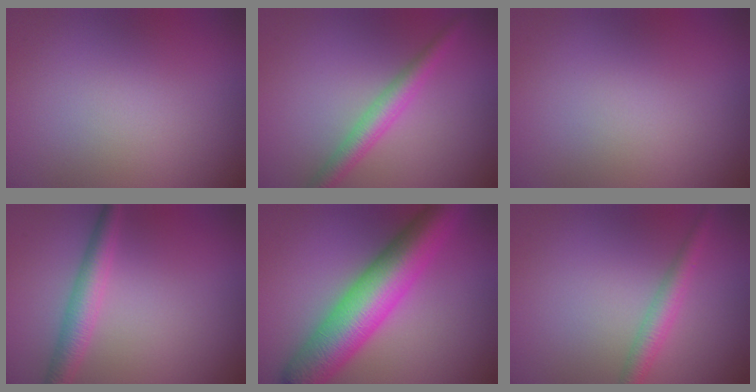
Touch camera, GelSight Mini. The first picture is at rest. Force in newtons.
{"total": 2.9, "press": 2.9, "slide": 0.0}
{"total": 0.0}
{"total": 2.8, "press": 2.8, "slide": 0.0}
{"total": 8.9, "press": 8.9, "slide": 0.1}
{"total": 2.5, "press": 2.5, "slide": 0.0}